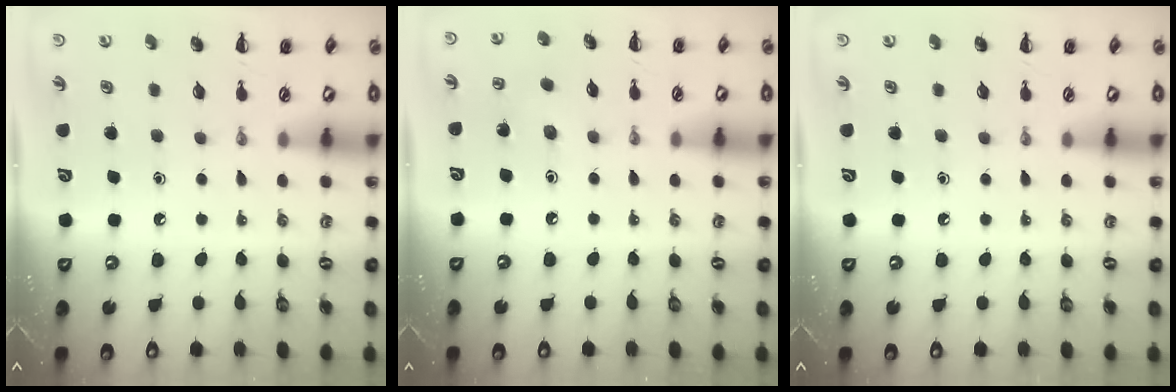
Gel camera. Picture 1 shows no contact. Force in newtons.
{"total": 5.1, "press": 4.9, "slide": 1.4}
{"total": 0.0}